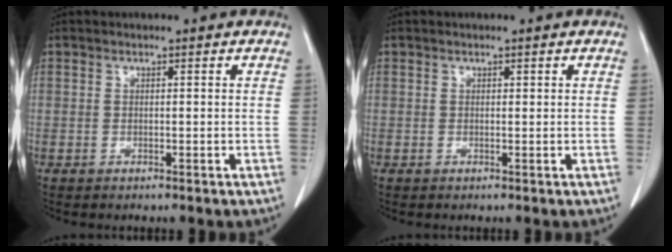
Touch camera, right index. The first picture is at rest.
{"total": 0.0}